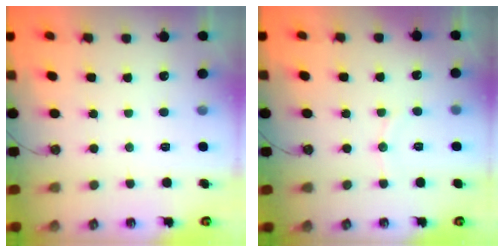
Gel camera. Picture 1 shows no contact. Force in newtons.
{"total": 4.3, "press": 4.3, "slide": 0.4}